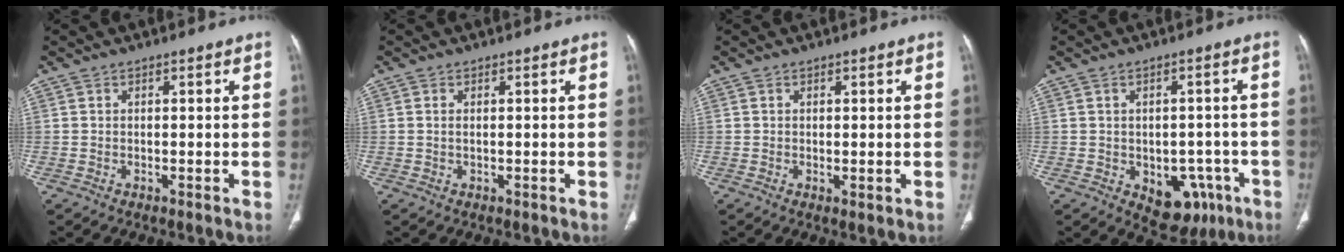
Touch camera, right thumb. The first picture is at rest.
{"total": 0.8, "force": [0.0, 0.4, 0.7], "torque": [-0.019, 0.002, 0.001]}
{"total": 1.1, "force": [0.0, 0.4, 1.0], "torque": [-0.022, -0.007, 0.003]}
{"total": 10.0, "force": [-3.9, 6.8, 6.3], "torque": [-0.043, 0.021, -0.036]}